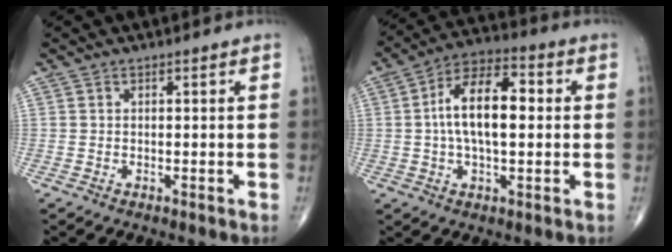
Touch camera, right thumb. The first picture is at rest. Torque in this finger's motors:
{"motor_torque": [0.34, 0.65, 0.60, -0.28, 0.10]}